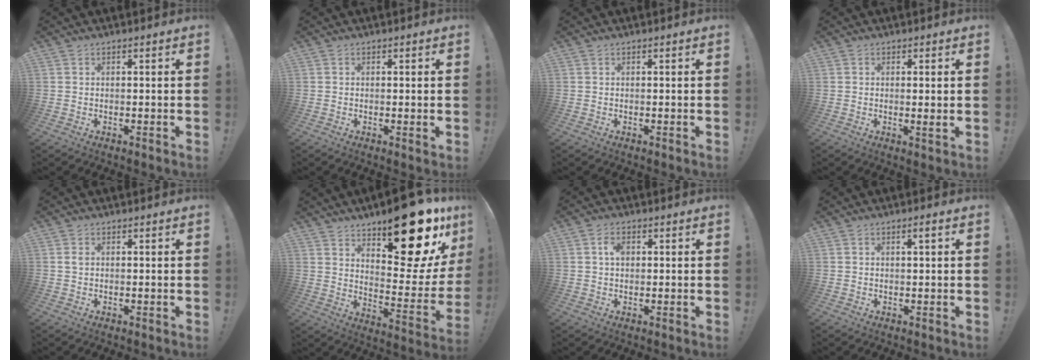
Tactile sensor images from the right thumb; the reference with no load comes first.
{"total": 1.3, "force": [0.3, 0.3, 1.2], "torque": [-0.011, -0.003, 0.003]}
{"total": 0.0}
{"total": 2.1, "force": [0.4, -0.3, 2.0], "torque": [-0.019, -0.010, 0.002]}
{"total": 1.0, "force": [0.2, 0.7, 0.7], "torque": [-0.016, 0.004, 0.004]}
{"total": 23.0, "force": [14.8, 8.1, 15.6], "torque": [-0.190, -0.117, 0.242]}
{"total": 3.4, "force": [0.6, 2.3, 2.5], "torque": [-0.034, 0.002, 0.006]}
{"total": 1.8, "force": [0.6, 0.1, 1.7], "torque": [-0.017, -0.004, 0.006]}